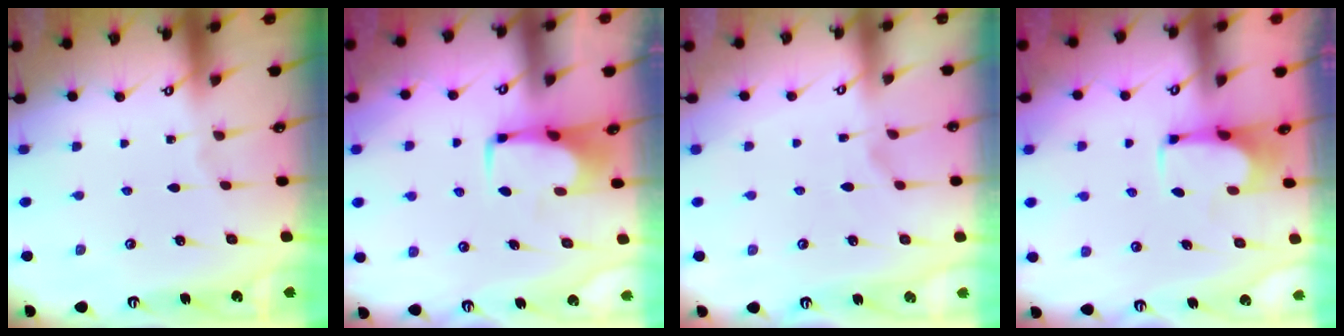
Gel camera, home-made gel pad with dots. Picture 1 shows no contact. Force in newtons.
{"total": 1.6, "press": 1.4, "slide": 0.6}
{"total": 3.7, "press": 3.5, "slide": 1.1}
{"total": 3.7, "press": 3.6, "slide": 0.7}